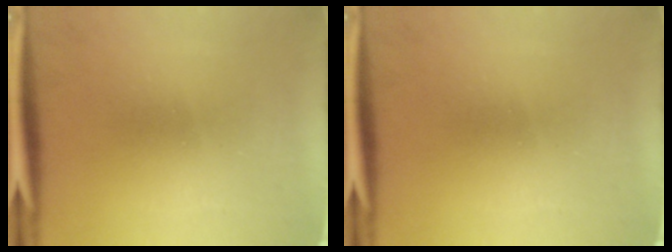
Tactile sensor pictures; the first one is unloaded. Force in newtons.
{"total": 0.0}